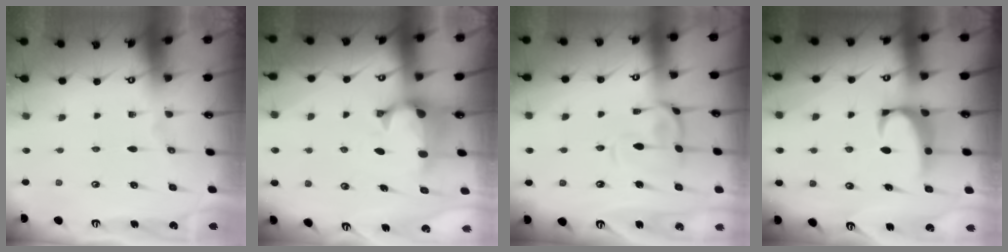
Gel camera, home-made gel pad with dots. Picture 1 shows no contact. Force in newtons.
{"total": 1.5, "press": 0.9, "slide": 1.2}
{"total": 5.2, "press": 5.0, "slide": 1.1}
{"total": 2.2, "press": 2.0, "slide": 0.7}